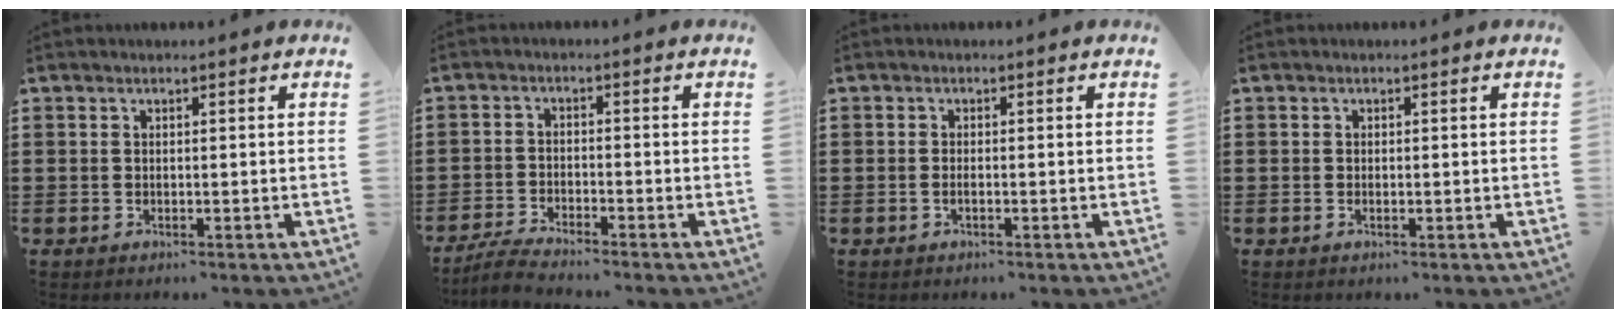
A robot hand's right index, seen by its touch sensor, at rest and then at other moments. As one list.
[{"total": 3.3, "force": [-3.2, 0.0, 0.6], "torque": [-0.020, 0.001, -0.068]}, {"total": 0.8, "force": [-0.4, 0.2, 0.7], "torque": [-0.014, -0.004, -0.006]}, {"total": 0.7, "force": [-0.2, 0.3, 0.6], "torque": [-0.013, -0.004, -0.002]}]